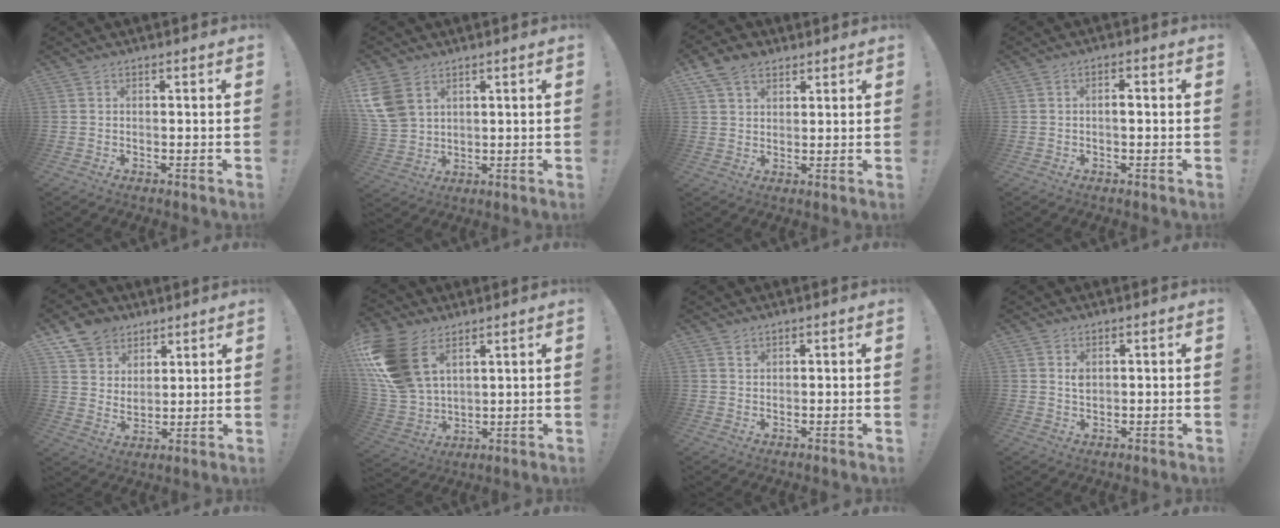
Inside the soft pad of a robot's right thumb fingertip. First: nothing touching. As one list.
[{"total": 9.3, "force": [4.8, 6.2, 5.0], "torque": [-0.107, -0.015, 0.100]}, {"total": 7.7, "force": [4.8, 5.1, 3.3], "torque": [-0.062, -0.012, 0.095]}, {"total": 1.8, "force": [-0.5, 0.6, 1.6], "torque": [-0.024, 0.003, -0.011]}, {"total": 9.8, "force": [6.9, 6.8, 1.9], "torque": [-0.039, -0.048, 0.138]}, {"total": 18.7, "force": [8.4, 12.0, 11.6], "torque": [-0.258, -0.037, 0.161]}, {"total": 1.2, "force": [1.0, 0.6, 0.2], "torque": [0.007, -0.007, 0.016]}, {"total": 2.0, "force": [1.0, 1.2, 1.3], "torque": [-0.017, -0.004, 0.015]}]